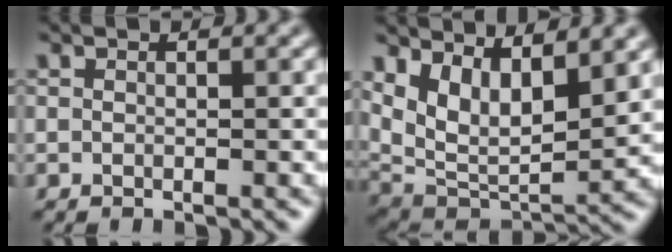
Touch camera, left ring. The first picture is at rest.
{"total": 8.5, "force": [3.7, 4.2, 6.4], "torque": [-0.122, -0.018, 0.073]}